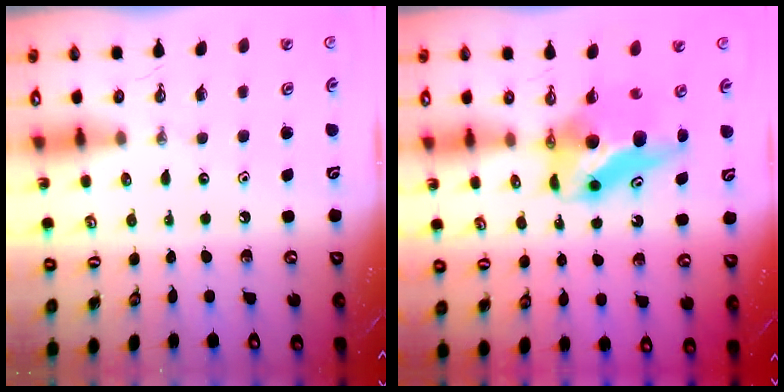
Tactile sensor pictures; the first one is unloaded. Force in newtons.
{"total": 9.4, "press": 9.0, "slide": 2.7}